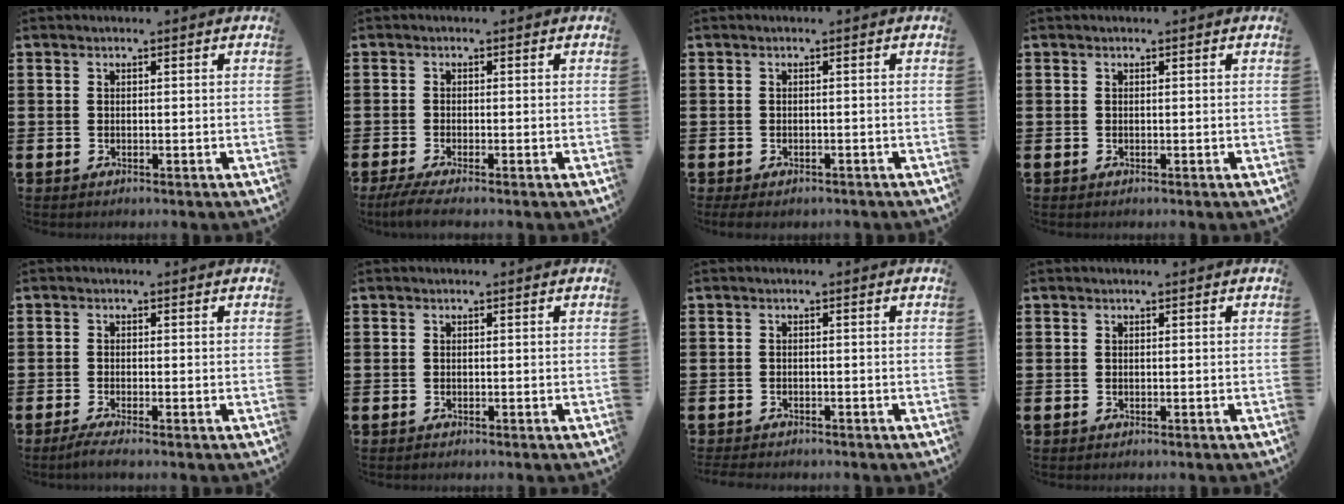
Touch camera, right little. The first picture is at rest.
{"total": 1.8, "force": [-1.3, 0.0, 1.4], "torque": [-0.022, -0.002, -0.022]}
{"total": 0.6, "force": [-0.5, 0.2, 0.3], "torque": [-0.008, -0.001, -0.010]}
{"total": 0.0}
{"total": 1.4, "force": [-0.9, 0.0, 1.1], "torque": [-0.016, -0.003, -0.016]}
{"total": 0.0}
{"total": 0.8, "force": [-0.8, 0.1, 0.0], "torque": [-0.002, -0.001, -0.017]}
{"total": 0.0}